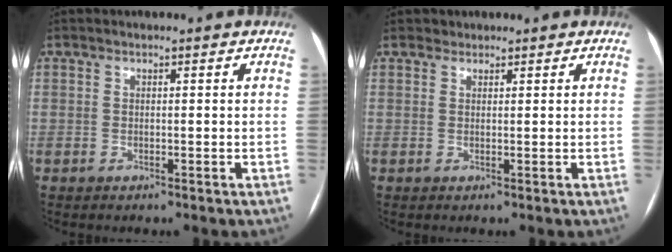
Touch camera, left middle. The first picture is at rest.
{"total": 0.9, "force": [0.7, 0.5, -0.1], "torque": [0.002, 0.002, 0.009]}